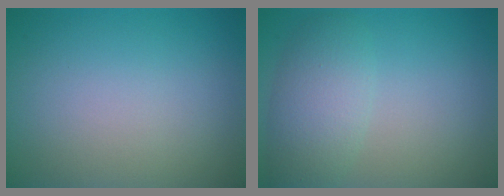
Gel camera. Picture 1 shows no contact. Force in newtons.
{"total": 4.0, "press": 4.0, "slide": 0.2}